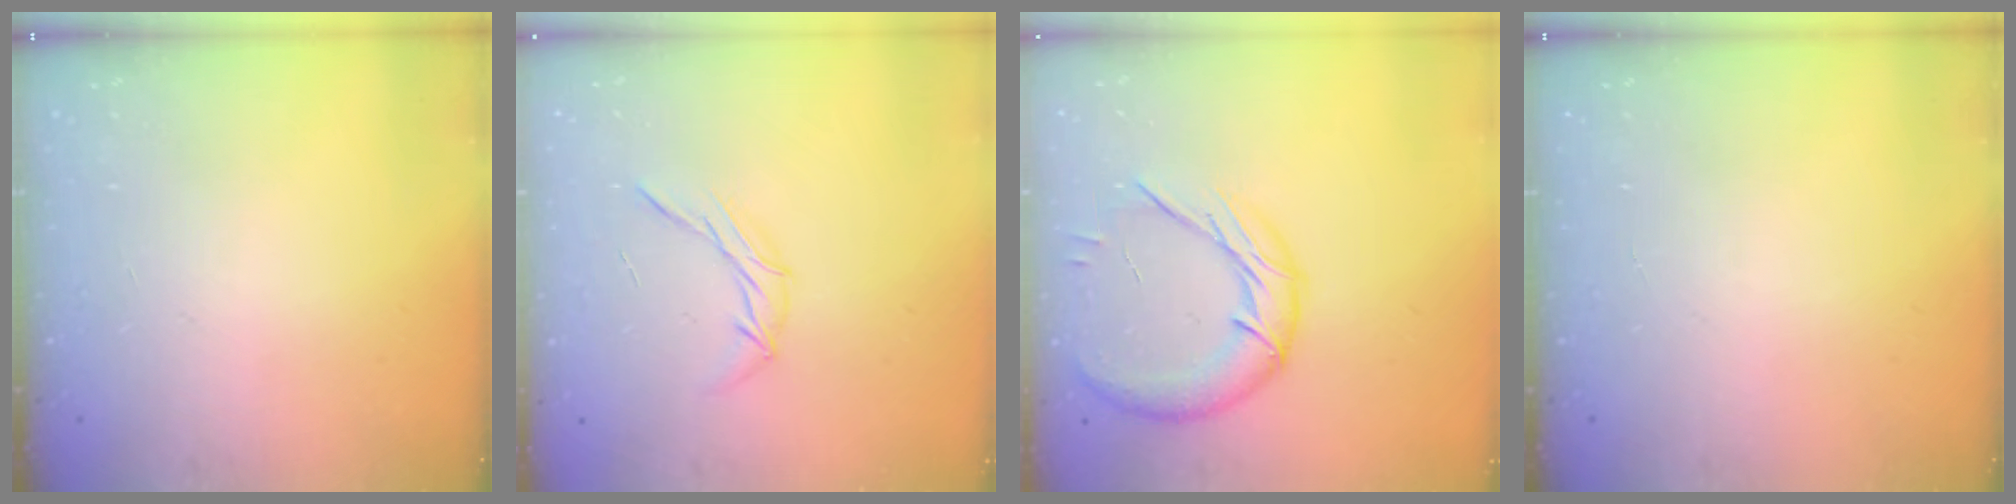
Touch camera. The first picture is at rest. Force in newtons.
{"total": 6.6, "press": 6.6, "slide": 0.2}
{"total": 13.7, "press": 13.6, "slide": 1.1}
{"total": 0.0}